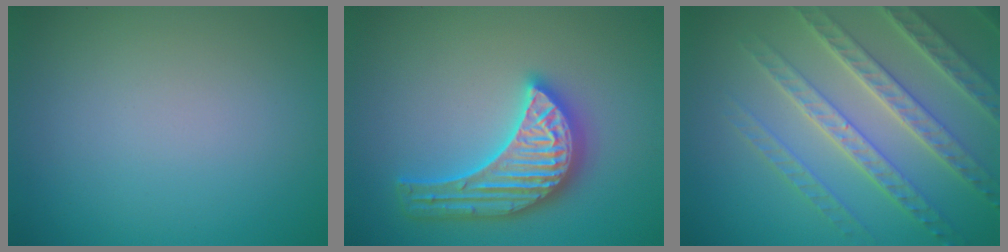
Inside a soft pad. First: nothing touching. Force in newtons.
{"total": 5.6, "press": 5.6, "slide": 0.7}
{"total": 7.0, "press": 5.4, "slide": 4.5}